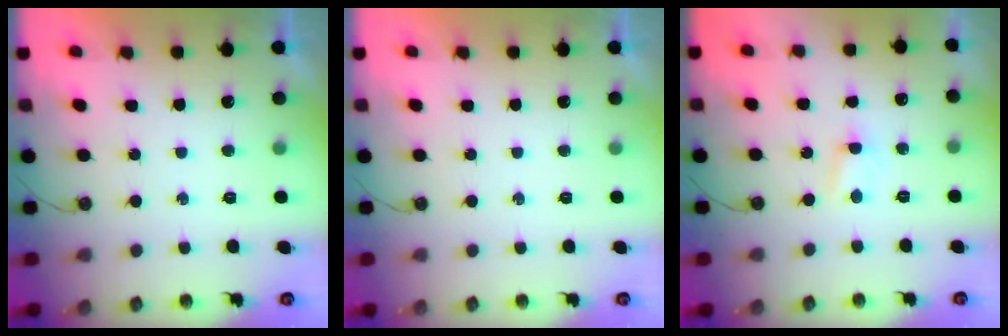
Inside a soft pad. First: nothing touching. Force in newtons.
{"total": 0.0}
{"total": 2.8, "press": 2.8, "slide": 0.3}